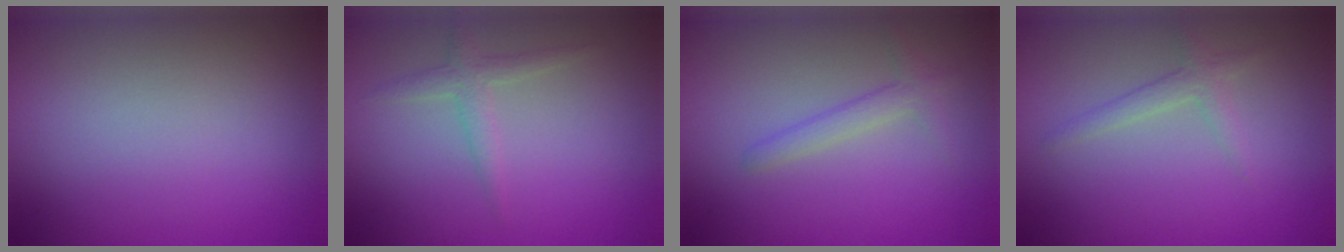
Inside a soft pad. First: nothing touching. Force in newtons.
{"total": 1.8, "press": 1.8, "slide": 0.0}
{"total": 1.7, "press": 1.7, "slide": 0.1}
{"total": 1.6, "press": 1.6, "slide": 0.1}